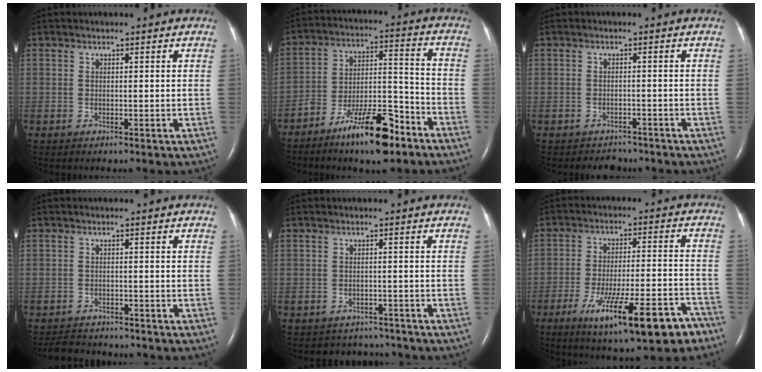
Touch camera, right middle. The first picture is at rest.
{"total": 13.7, "force": [-9.4, 3.3, 9.5], "torque": [-0.161, 0.012, -0.161]}
{"total": 2.7, "force": [-2.3, 1.2, -0.3], "torque": [-0.005, 0.003, -0.034]}
{"total": 4.5, "force": [-4.3, 1.1, 0.5], "torque": [-0.013, -0.009, -0.068]}
{"total": 4.3, "force": [-3.9, 1.8, -0.6], "torque": [0.005, 0.013, -0.049]}
{"total": 16.1, "force": [-9.8, 2.8, 12.4], "torque": [-0.170, -0.010, -0.145]}